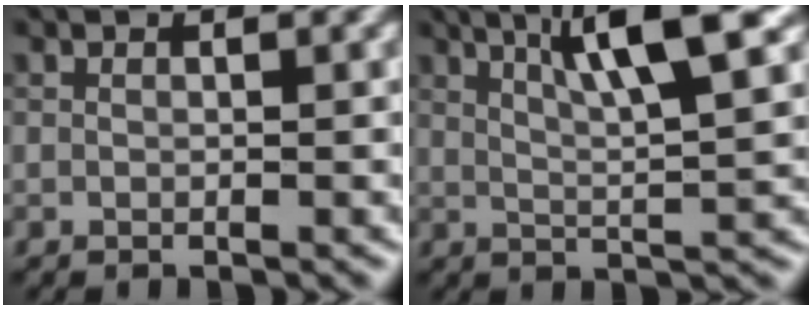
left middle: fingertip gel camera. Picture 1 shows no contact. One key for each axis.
{"total": 7.7, "fx": 3.8, "fy": 1.2, "fz": 6.7, "tx": -0.093, "ty": 0.013, "tz": 0.060}